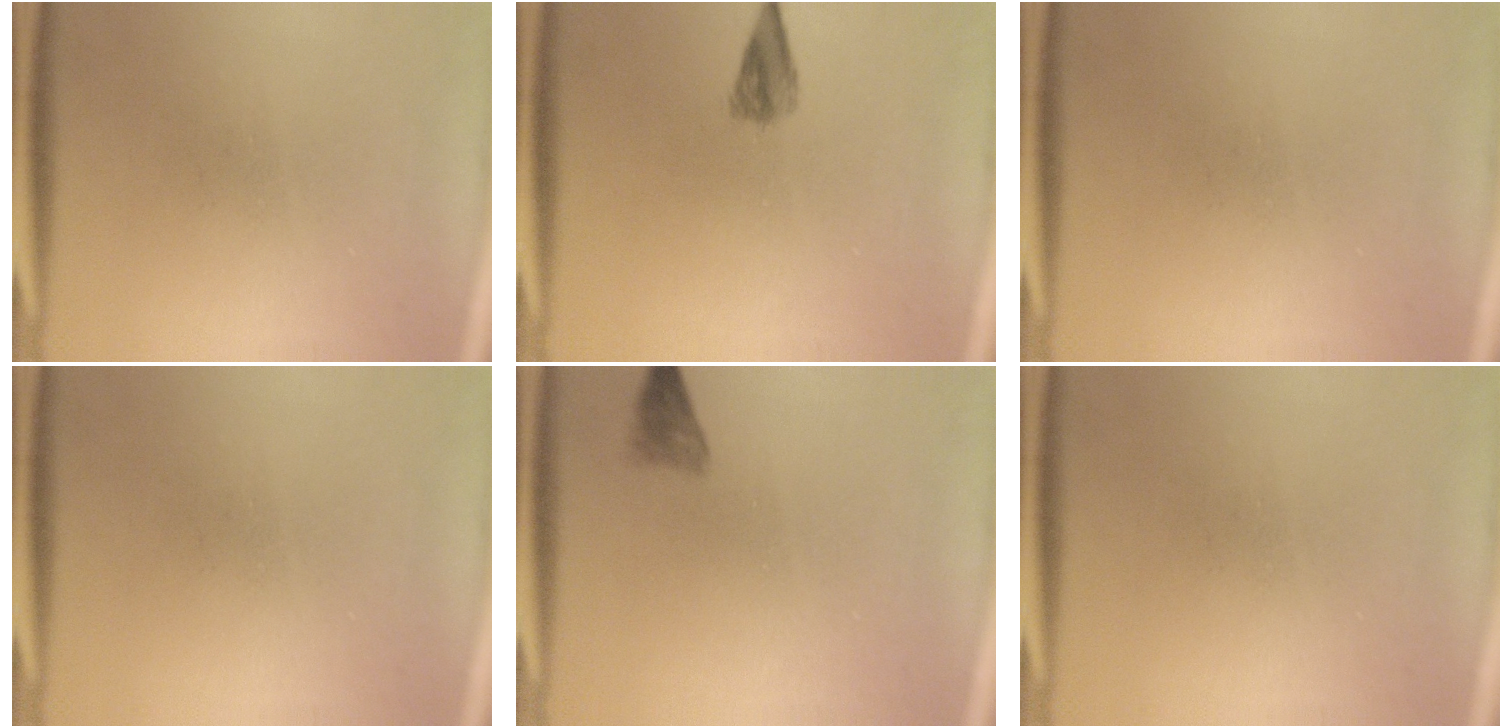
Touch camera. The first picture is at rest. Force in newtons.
{"total": 2.5}
{"total": 0.0}
{"total": 0.0}
{"total": 1.9}
{"total": 0.0}